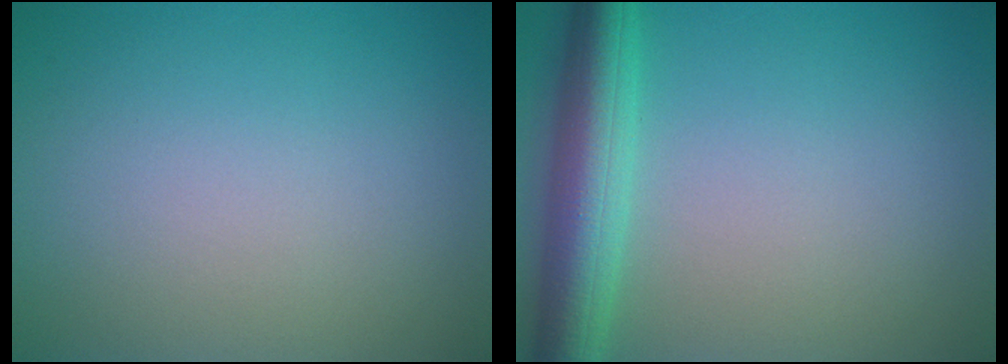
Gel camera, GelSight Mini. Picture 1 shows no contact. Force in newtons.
{"total": 5.8, "press": 5.8, "slide": 0.2}